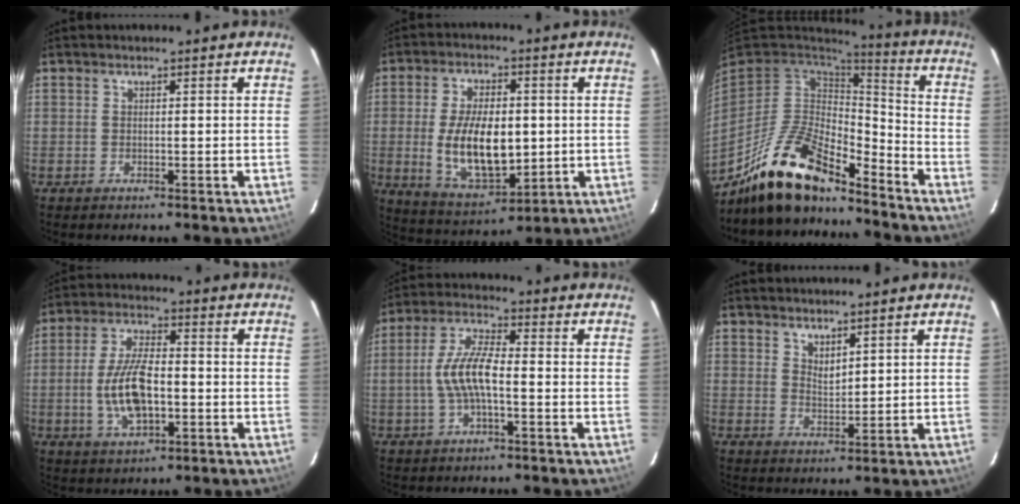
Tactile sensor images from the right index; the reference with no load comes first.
{"total": 14.7, "force": [-0.7, 7.4, 12.7], "torque": [-0.247, -0.011, 0.003]}
{"total": 17.5, "force": [-13.5, 5.4, 9.7], "torque": [-0.205, -0.016, -0.250]}
{"total": 10.9, "force": [-2.0, 4.8, 9.6], "torque": [-0.195, 0.001, -0.033]}
{"total": 8.6, "force": [-1.6, 2.5, 8.0], "torque": [-0.166, 0.009, -0.030]}
{"total": 2.9, "force": [2.4, 0.9, 1.3], "torque": [-0.019, -0.002, 0.044]}